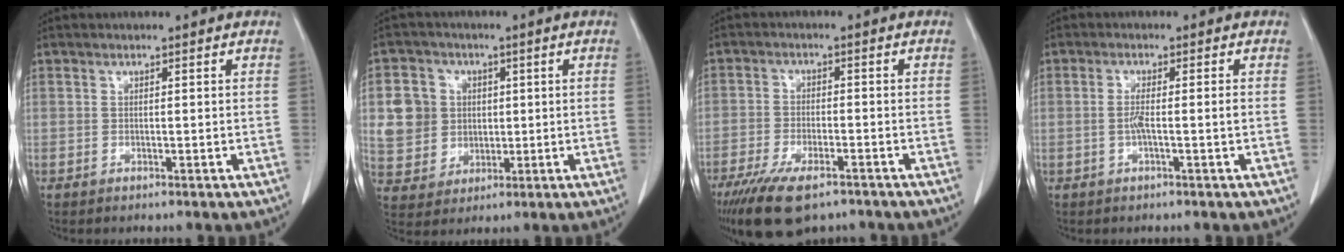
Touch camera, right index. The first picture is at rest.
{"total": 8.4, "force": [1.4, 7.9, 2.4], "torque": [-0.064, 0.021, 0.035]}
{"total": 10.7, "force": [-7.6, 3.7, 6.5], "torque": [-0.115, -0.015, -0.124]}
{"total": 2.7, "force": [-0.6, -0.2, 2.7], "torque": [-0.051, 0.001, -0.011]}